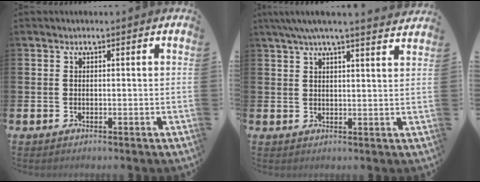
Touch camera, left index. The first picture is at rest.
{"total": 5.5, "force": [4.9, -0.1, 2.4], "torque": [-0.058, -0.012, 0.088]}